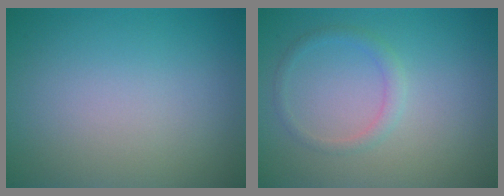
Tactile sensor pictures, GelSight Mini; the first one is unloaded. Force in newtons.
{"total": 1.4, "press": 1.4, "slide": 0.1}